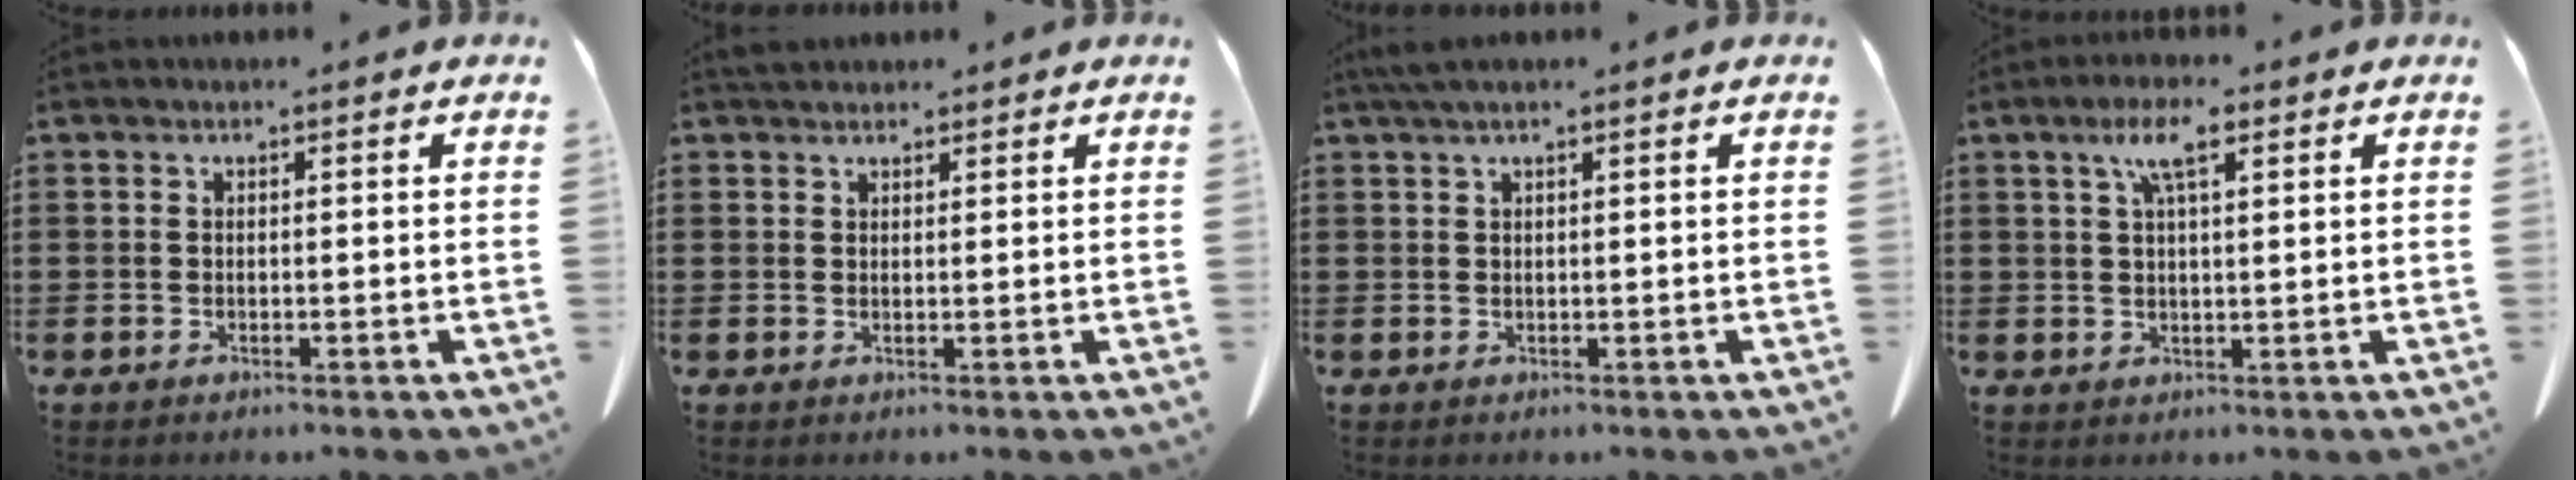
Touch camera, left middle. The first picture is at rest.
{"total": 1.8, "force": [1.7, 0.6, 0.3], "torque": [-0.011, 0.003, 0.034]}
{"total": 1.8, "force": [1.2, 0.1, 1.2], "torque": [-0.026, 0.000, 0.023]}
{"total": 5.3, "force": [2.8, 1.3, 4.3], "torque": [-0.093, 0.009, 0.048]}